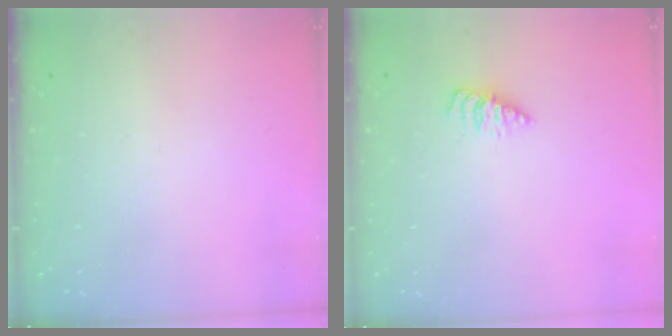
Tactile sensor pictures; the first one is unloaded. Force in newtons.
{"total": 1.9, "press": 1.8, "slide": 0.3}